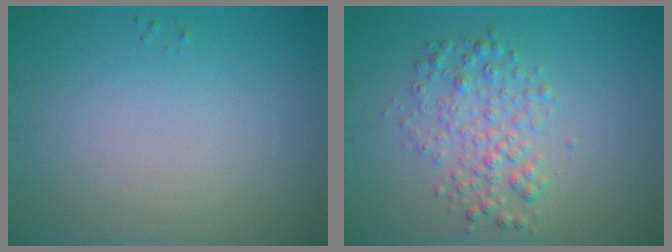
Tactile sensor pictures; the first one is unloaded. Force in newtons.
{"total": 3.0, "press": 3.0, "slide": 0.1}